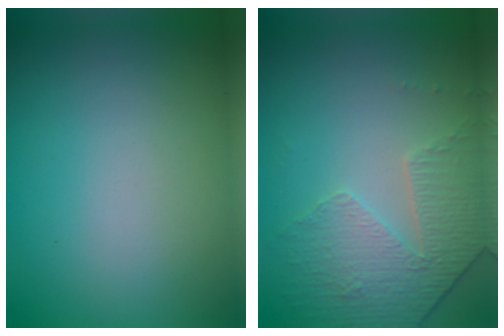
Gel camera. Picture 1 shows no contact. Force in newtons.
{"total": 4.7, "press": 3.2, "slide": 3.4}